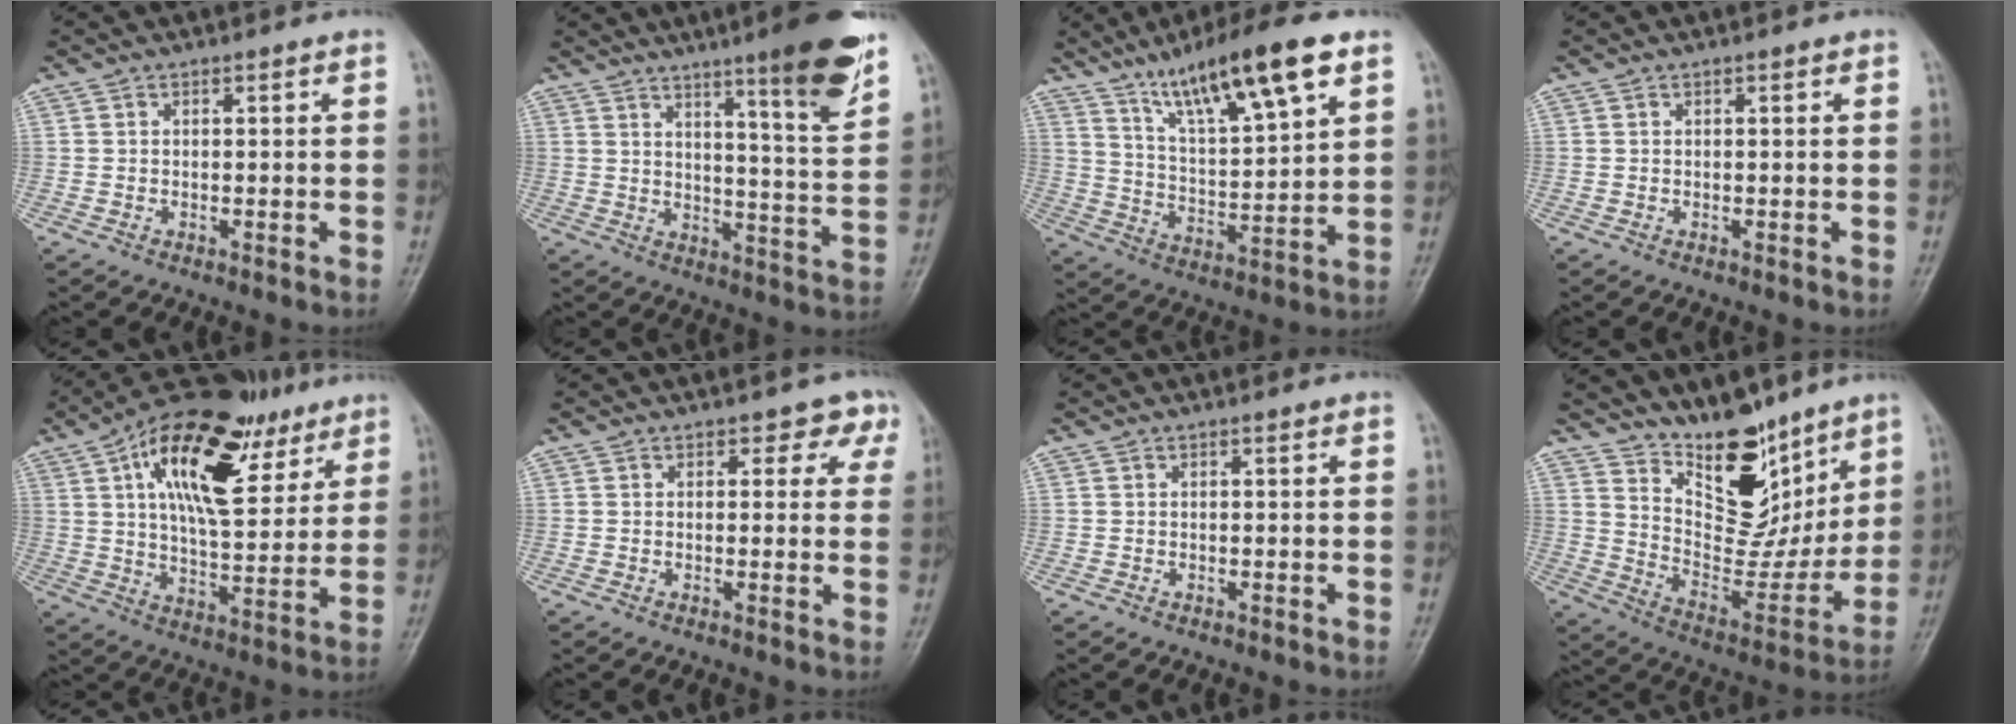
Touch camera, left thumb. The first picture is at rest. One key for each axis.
{"total": 14.6, "fx": 9.2, "fy": 1.3, "fz": 11.2, "tx": -0.142, "ty": -0.056, "tz": 0.133}
{"total": 17.8, "fx": 10.5, "fy": 3.7, "fz": 13.9, "tx": -0.219, "ty": -0.039, "tz": 0.188}
{"total": 0.5, "fx": 0.2, "fy": 0.2, "fz": 0.5, "tx": -0.005, "ty": 0.001, "tz": 0.002}
{"total": 23.2, "fx": 10.7, "fy": 11.1, "fz": 17.4, "tx": -0.238, "ty": -0.018, "tz": 0.171}
{"total": 3.6, "fx": 2.0, "fy": 2.5, "fz": 1.5, "tx": 0.017, "ty": -0.008, "tz": 0.010}
{"total": 0.0}
{"total": 17.6, "fx": 12.4, "fy": 9.1, "fz": 8.7, "tx": -0.072, "ty": -0.085, "tz": 0.215}